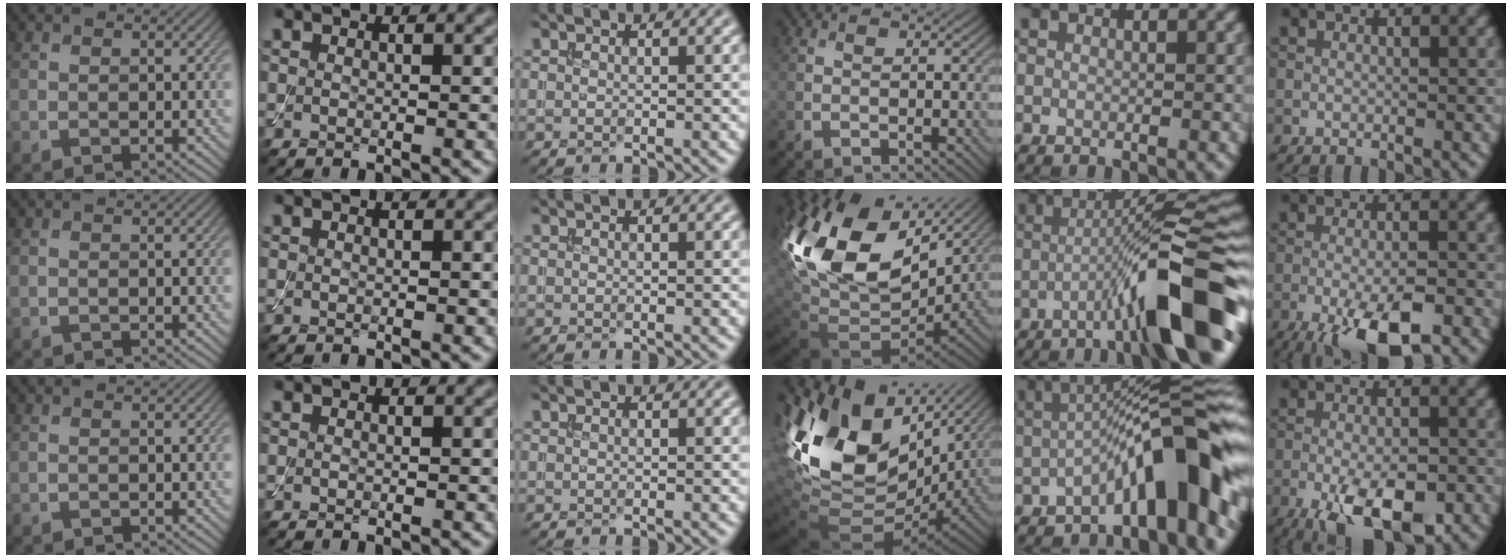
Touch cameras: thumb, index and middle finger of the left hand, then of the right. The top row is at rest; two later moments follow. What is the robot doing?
{"motion": "assemble", "object": "toy tower of hanoi"}